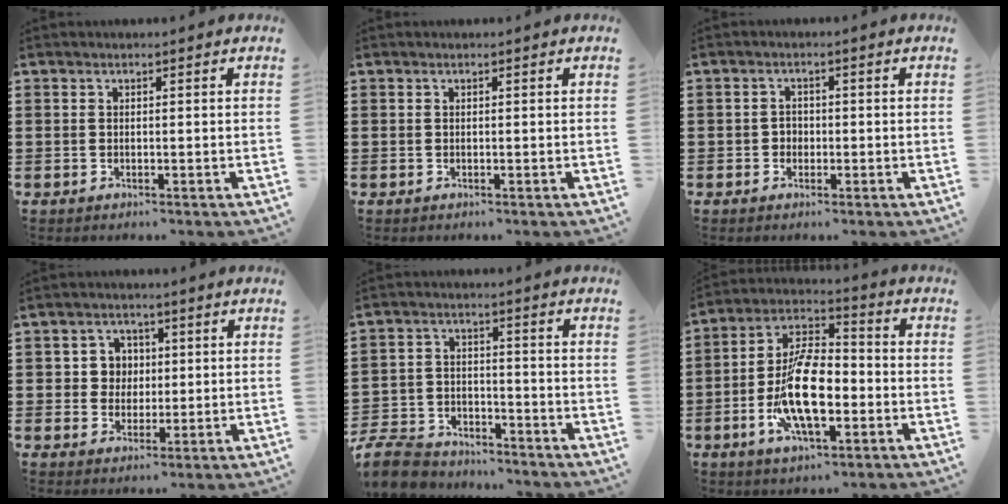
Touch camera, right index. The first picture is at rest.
{"total": 0.0}
{"total": 1.6, "force": [-0.6, 1.4, 0.5], "torque": [-0.014, 0.003, -0.015]}
{"total": 4.3, "force": [0.5, 4.1, 1.4], "torque": [-0.046, 0.013, 0.006]}
{"total": 7.7, "force": [-7.2, 1.9, 1.6], "torque": [-0.050, 0.013, -0.146]}
{"total": 13.5, "force": [-3.7, 6.1, 11.5], "torque": [-0.231, -0.002, -0.069]}